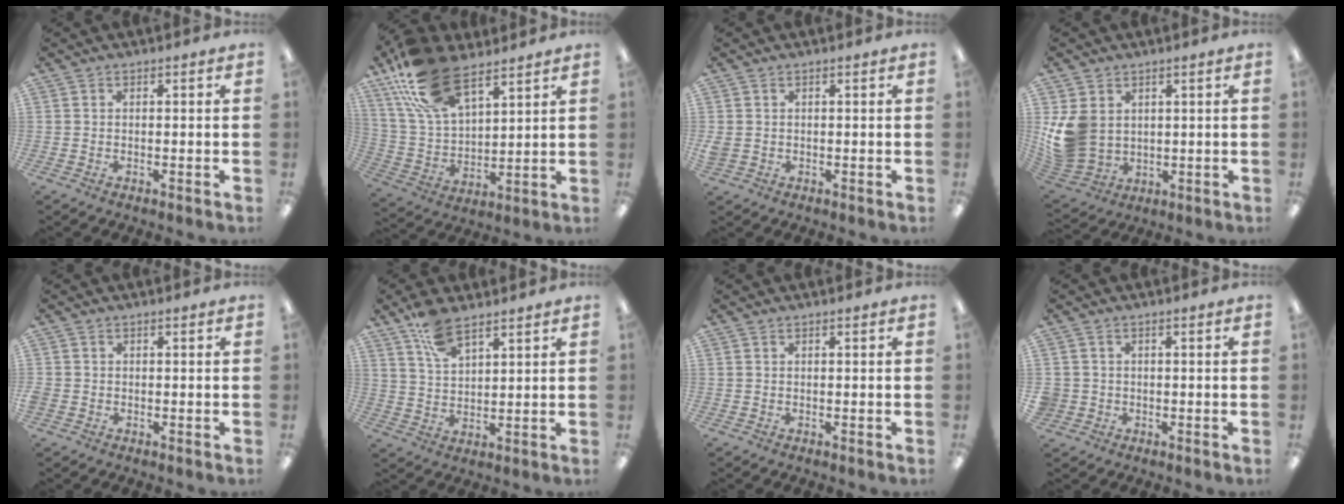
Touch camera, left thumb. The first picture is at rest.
{"total": 19.4, "force": [12.5, 9.3, 11.5], "torque": [-0.255, -0.042, 0.228]}
{"total": 2.0, "force": [0.1, 1.8, 1.0], "torque": [-0.019, 0.004, 0.003]}
{"total": 10.4, "force": [2.1, 8.7, 5.4], "torque": [-0.124, -0.008, 0.043]}
{"total": 1.2, "force": [-0.3, 1.1, 0.3], "torque": [-0.005, 0.003, -0.005]}
{"total": 8.7, "force": [6.4, 3.5, 4.7], "torque": [-0.093, -0.023, 0.118]}
{"total": 0.0}
{"total": 2.2, "force": [-0.1, 2.2, 0.2], "torque": [-0.005, 0.002, -0.003]}